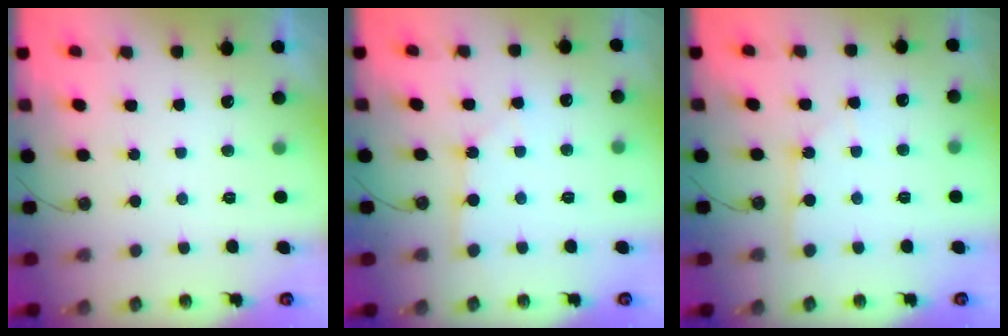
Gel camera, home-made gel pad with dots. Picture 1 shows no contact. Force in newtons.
{"total": 2.0, "press": 2.0, "slide": 0.3}
{"total": 4.4, "press": 4.4, "slide": 0.6}